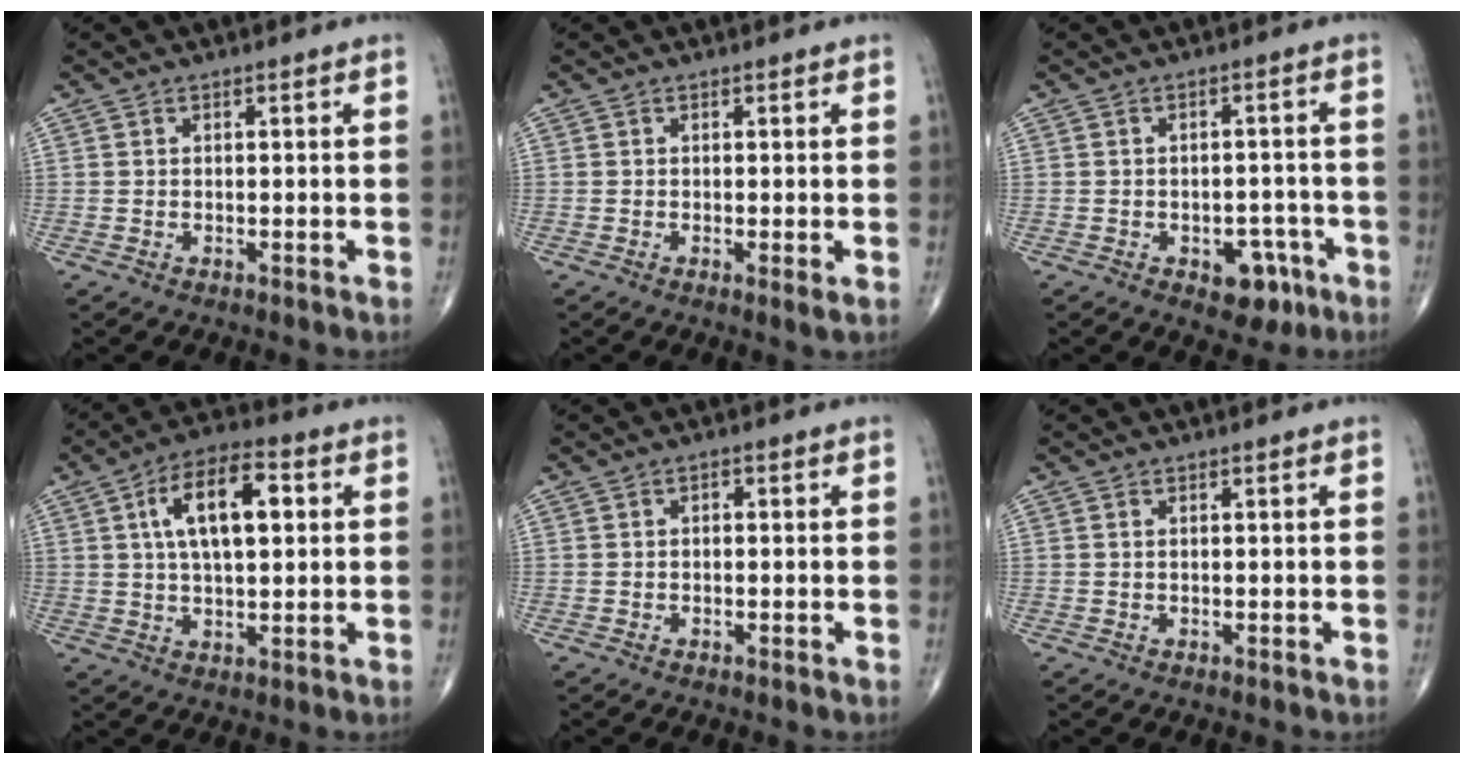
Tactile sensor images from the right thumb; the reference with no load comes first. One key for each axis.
{"total": 1.3, "fx": -0.1, "fy": 0.1, "fz": 1.3, "tx": -0.026, "ty": -0.006, "tz": -0.004}
{"total": 6.4, "fx": -3.1, "fy": 4.0, "fz": 4.0, "tx": -0.021, "ty": 0.023, "tz": -0.034}
{"total": 12.9, "fx": 3.1, "fy": 5.9, "fz": 11.1, "tx": -0.181, "ty": 0.011, "tz": 0.048}
{"total": 0.8, "fx": 0.0, "fy": 0.5, "fz": 0.6, "tx": -0.007, "ty": 0.002, "tz": -0.003}
{"total": 0.0}